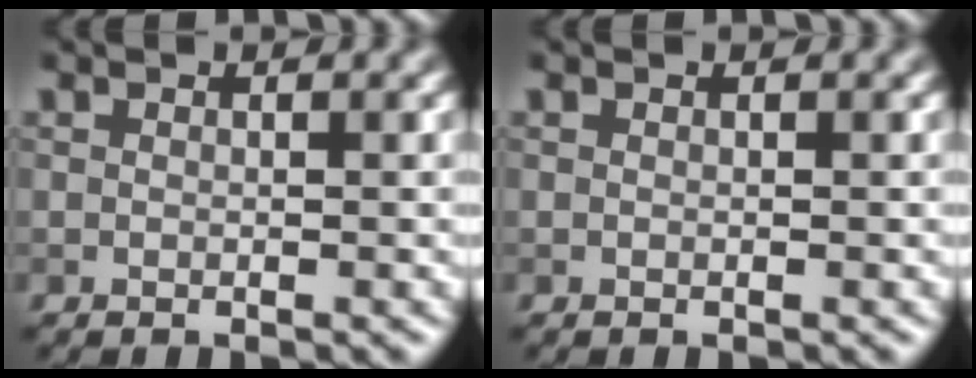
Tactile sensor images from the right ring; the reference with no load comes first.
{"total": 0.0}